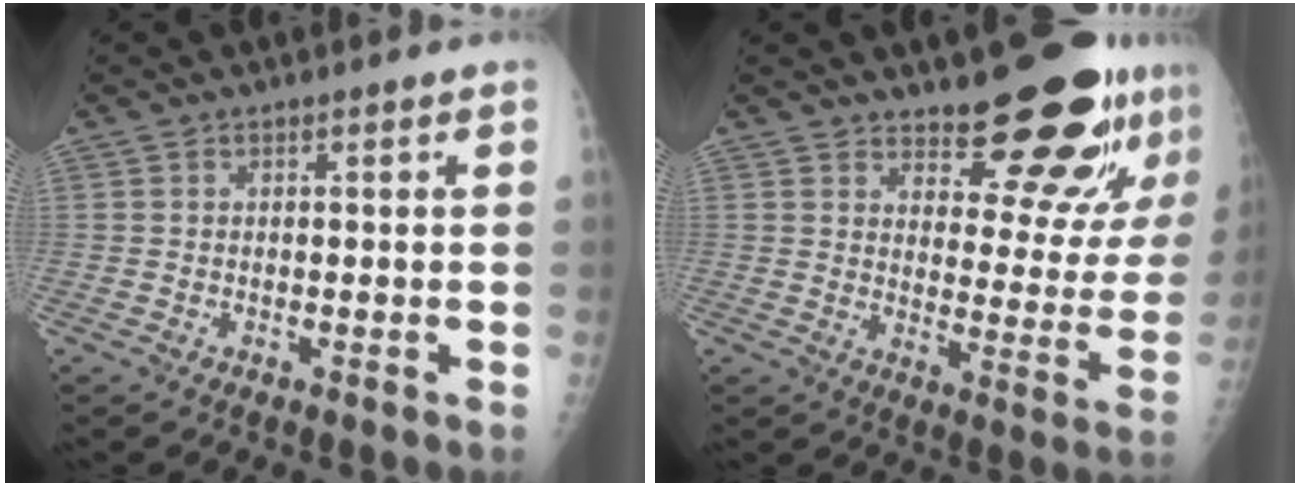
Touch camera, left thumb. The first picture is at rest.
{"total": 15.7, "force": [12.7, 4.6, 8.1], "torque": [-0.067, -0.114, 0.169]}